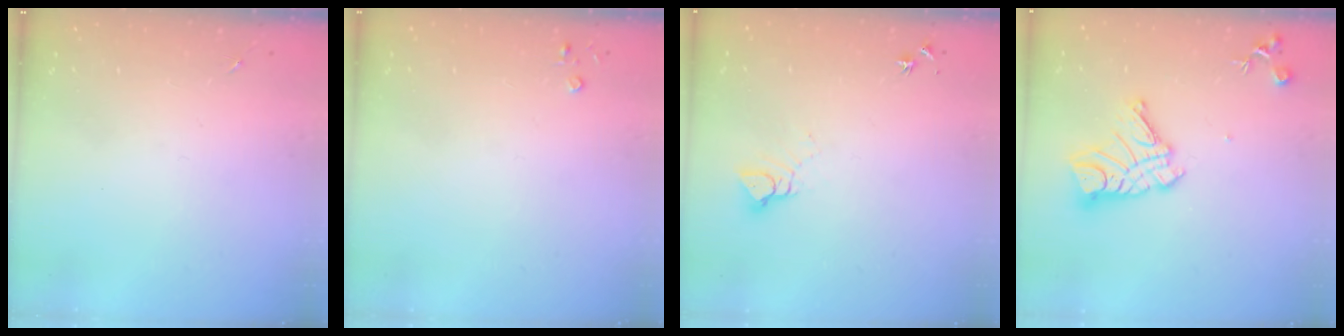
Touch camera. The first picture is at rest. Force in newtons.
{"total": 2.2, "press": 2.2, "slide": 0.3}
{"total": 4.7, "press": 4.7, "slide": 0.3}
{"total": 13.7, "press": 13.6, "slide": 1.2}